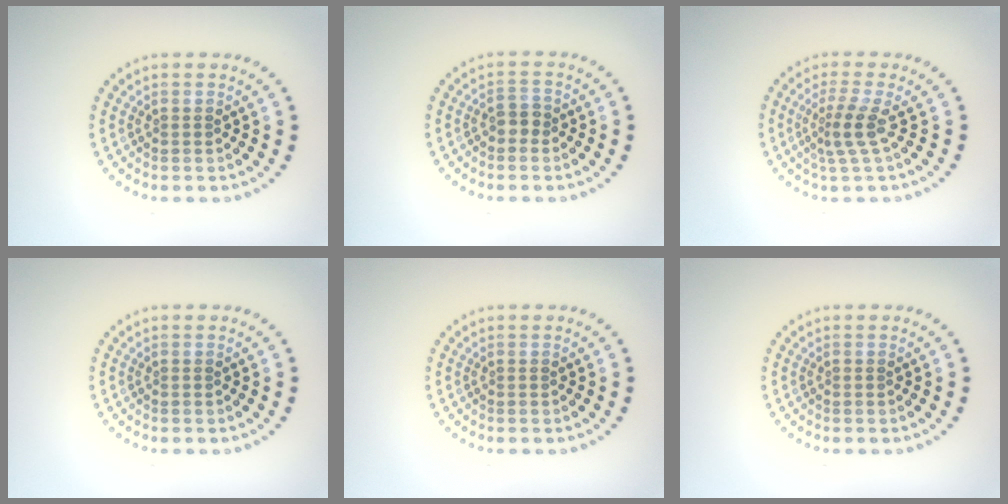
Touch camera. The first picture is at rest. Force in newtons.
{"total": 1.5, "press": 1.3, "slide": 0.7}
{"total": 2.5, "press": 1.8, "slide": 1.8}
{"total": 0.0}
{"total": 0.0}
{"total": 0.0}